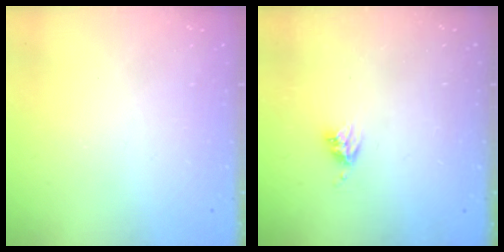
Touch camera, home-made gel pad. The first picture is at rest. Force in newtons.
{"total": 5.2, "press": 5.2, "slide": 0.6}